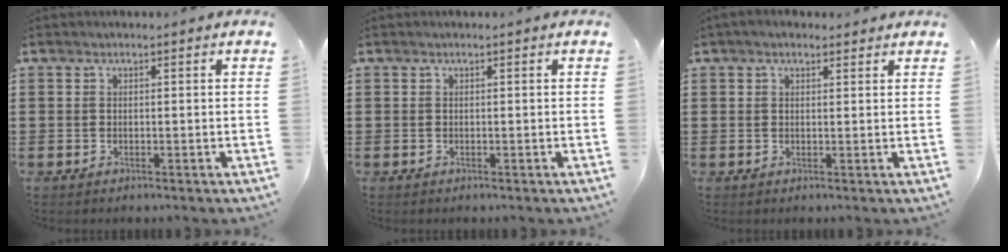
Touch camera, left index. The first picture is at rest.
{"total": 0.0}
{"total": 1.6, "force": [1.2, 0.7, 0.8], "torque": [-0.018, 0.007, 0.022]}